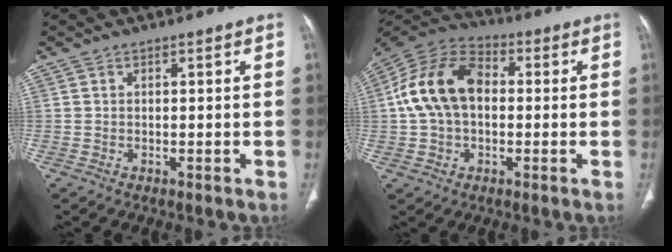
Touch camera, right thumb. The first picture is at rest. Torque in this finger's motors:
{"motor_torque": [1.55, 2.55, 0.80, -0.73, 0.16]}